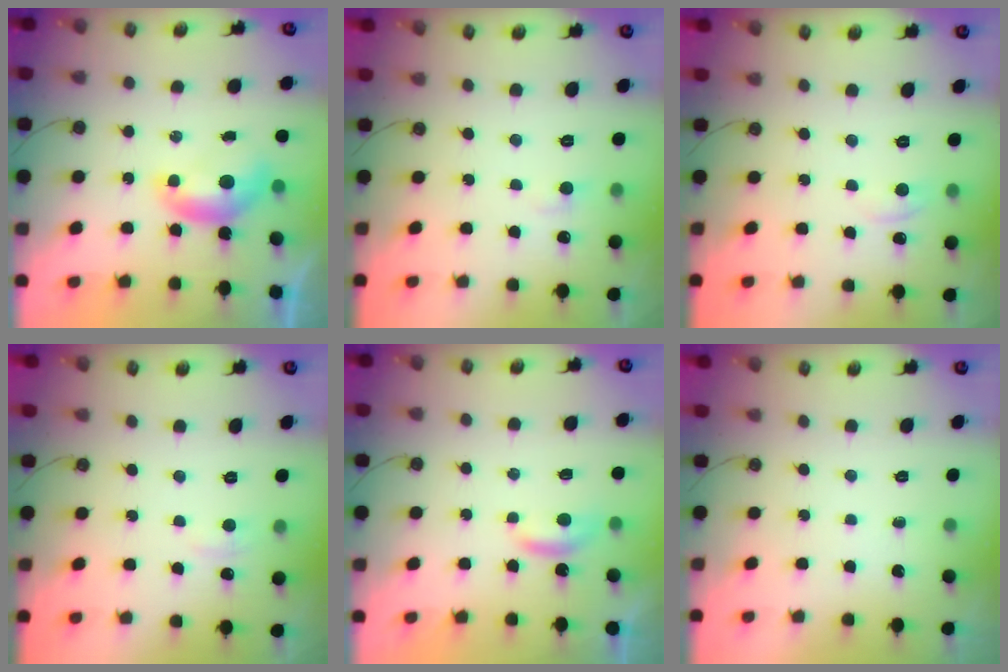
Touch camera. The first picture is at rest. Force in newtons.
{"total": 1.3, "press": 1.2, "slide": 0.6}
{"total": 1.1, "press": 1.1, "slide": 0.2}
{"total": 3.4, "press": 3.4, "slide": 0.3}
{"total": 1.9, "press": 1.9, "slide": 0.5}
{"total": 0.0}